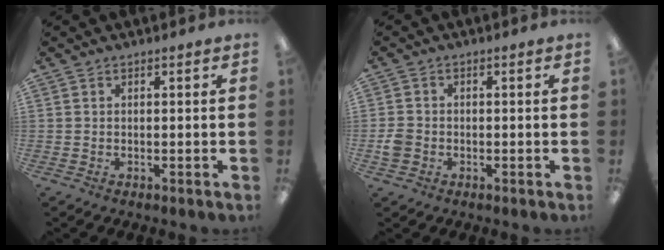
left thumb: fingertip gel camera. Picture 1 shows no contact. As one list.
[{"total": 3.0, "force": [-0.8, 2.6, 1.3], "torque": [-0.012, 0.002, -0.017]}]